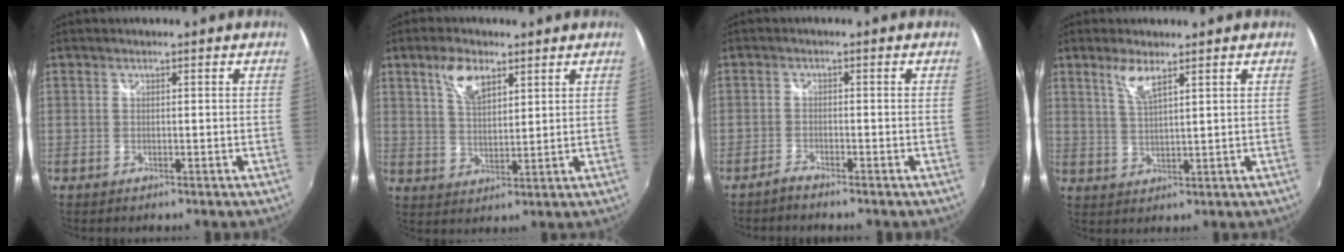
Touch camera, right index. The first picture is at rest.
{"total": 6.8, "force": [3.9, 3.1, 4.5], "torque": [-0.084, 0.009, 0.073]}
{"total": 1.7, "force": [-1.7, 0.0, 0.4], "torque": [-0.018, -0.003, -0.037]}
{"total": 4.3, "force": [2.8, 0.8, 3.3], "torque": [-0.066, -0.002, 0.056]}